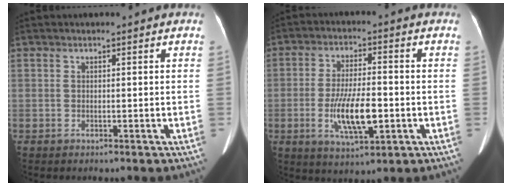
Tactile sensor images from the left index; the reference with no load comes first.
{"total": 9.7, "force": [-2.3, 2.7, 9.0], "torque": [-0.174, -0.006, -0.036]}